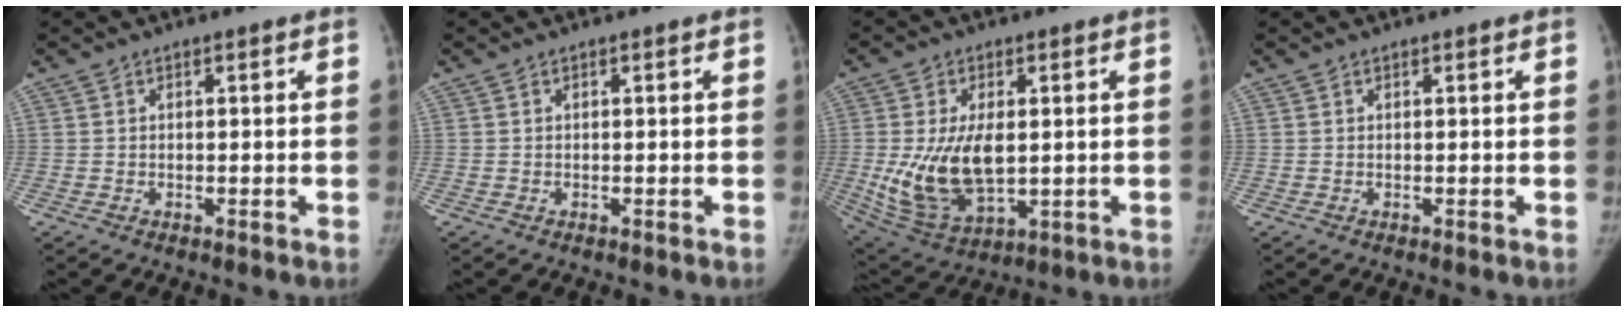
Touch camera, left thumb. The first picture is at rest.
{"total": 0.0}
{"total": 14.7, "force": [-0.1, 8.3, 12.2], "torque": [-0.223, -0.014, 0.018]}
{"total": 0.0}